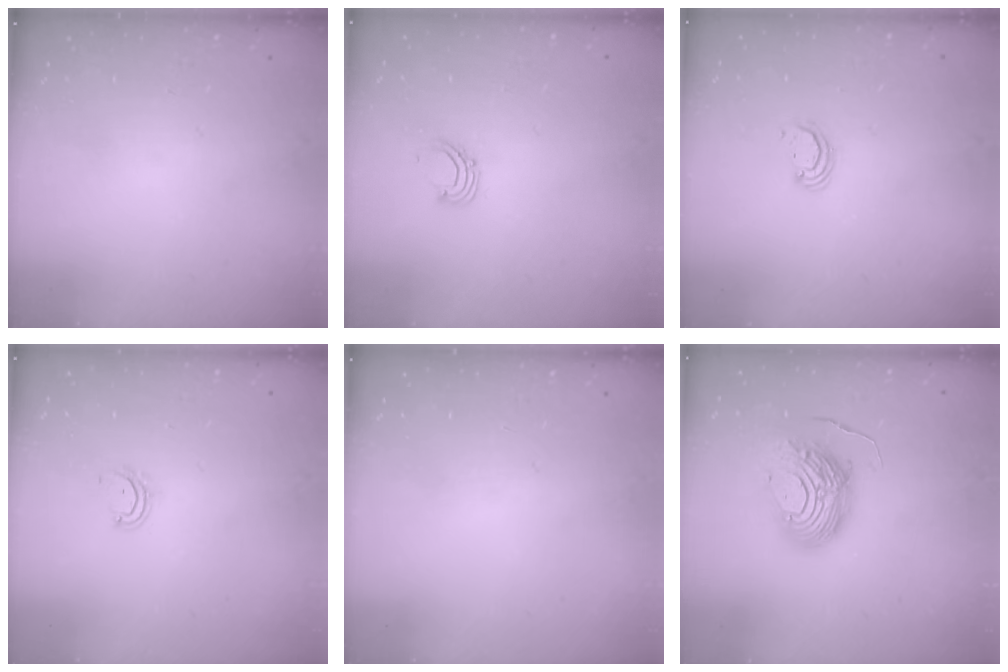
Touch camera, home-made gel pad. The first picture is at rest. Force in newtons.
{"total": 2.9, "press": 2.9, "slide": 0.2}
{"total": 2.3, "press": 2.3, "slide": 0.3}
{"total": 4.0, "press": 4.0, "slide": 0.3}
{"total": 0.0}
{"total": 13.3, "press": 13.2, "slide": 1.2}